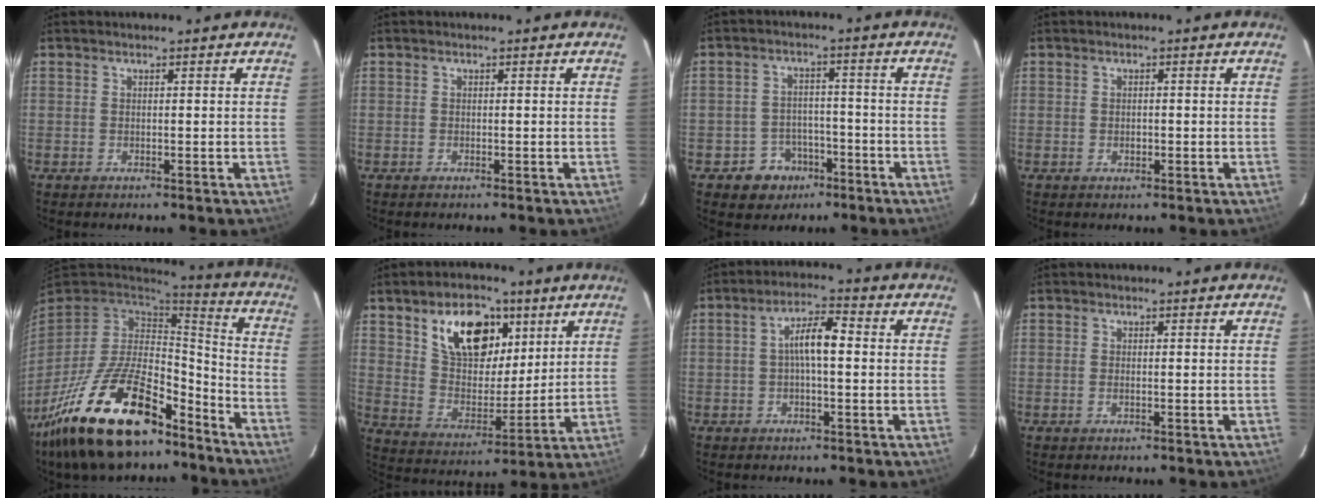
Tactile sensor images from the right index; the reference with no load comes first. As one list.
[{"total": 0.0}, {"total": 6.9, "force": [-4.0, 5.6, 1.2], "torque": [-0.040, 0.024, -0.048]}, {"total": 1.2, "force": [-0.3, 0.9, 0.7], "torque": [-0.012, 0.003, -0.005]}, {"total": 27.0, "force": [-17.8, 11.6, 16.7], "torque": [-0.333, -0.014, -0.284]}, {"total": 16.8, "force": [8.3, 9.4, 11.1], "torque": [-0.191, 0.020, 0.155]}, {"total": 5.9, "force": [0.0, 1.6, 5.7], "torque": [-0.105, 0.016, 0.000]}, {"total": 0.8, "force": [-0.2, 0.2, 0.8], "torque": [-0.016, 0.001, -0.005]}]